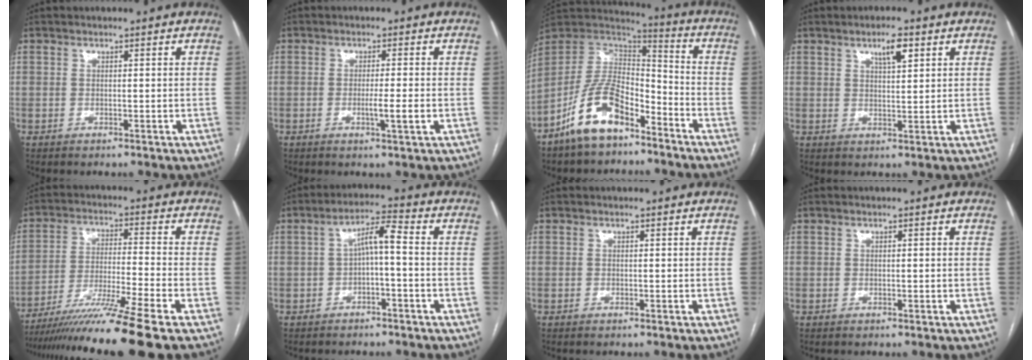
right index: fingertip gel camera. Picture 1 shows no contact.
{"total": 3.3, "force": [-0.8, -0.2, 3.2], "torque": [-0.055, -0.007, -0.013]}
{"total": 13.5, "force": [-8.4, 5.8, 8.8], "torque": [-0.178, 0.017, -0.159]}
{"total": 3.9, "force": [2.1, 0.8, 3.2], "torque": [-0.055, 0.000, 0.037]}
{"total": 15.1, "force": [-11.7, -2.9, 9.0], "torque": [-0.165, -0.041, -0.200]}
{"total": 4.9, "force": [-0.5, 0.8, 4.9], "torque": [-0.082, 0.024, -0.007]}
{"total": 0.0}
{"total": 0.0}